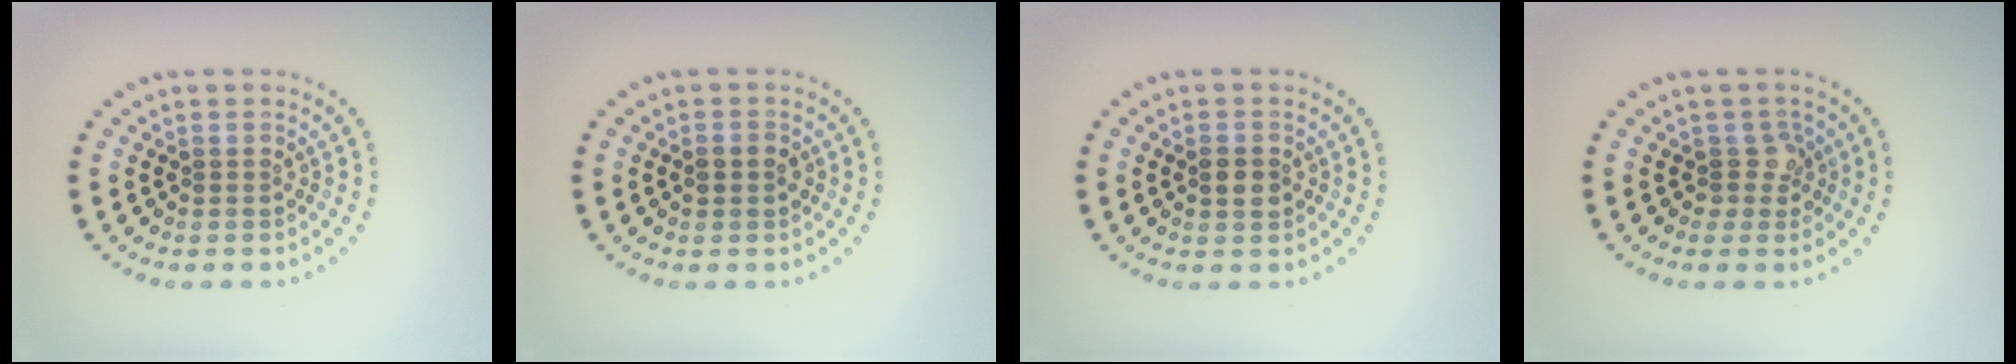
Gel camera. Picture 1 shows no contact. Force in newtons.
{"total": 1.2, "press": 1.1, "slide": 0.1}
{"total": 2.1, "press": 2.1, "slide": 0.1}
{"total": 1.9, "press": 1.4, "slide": 1.2}